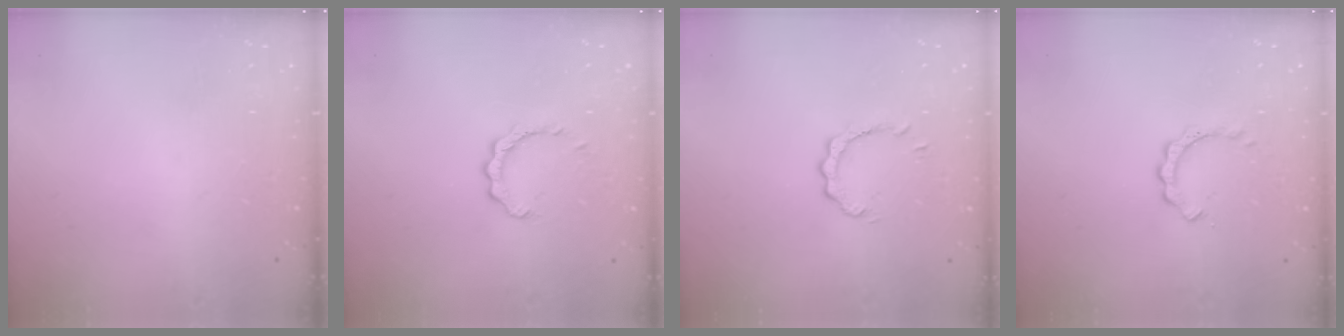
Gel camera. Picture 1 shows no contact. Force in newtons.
{"total": 2.3, "press": 2.3, "slide": 0.2}
{"total": 3.6, "press": 3.6, "slide": 0.5}
{"total": 3.8, "press": 3.8, "slide": 0.1}